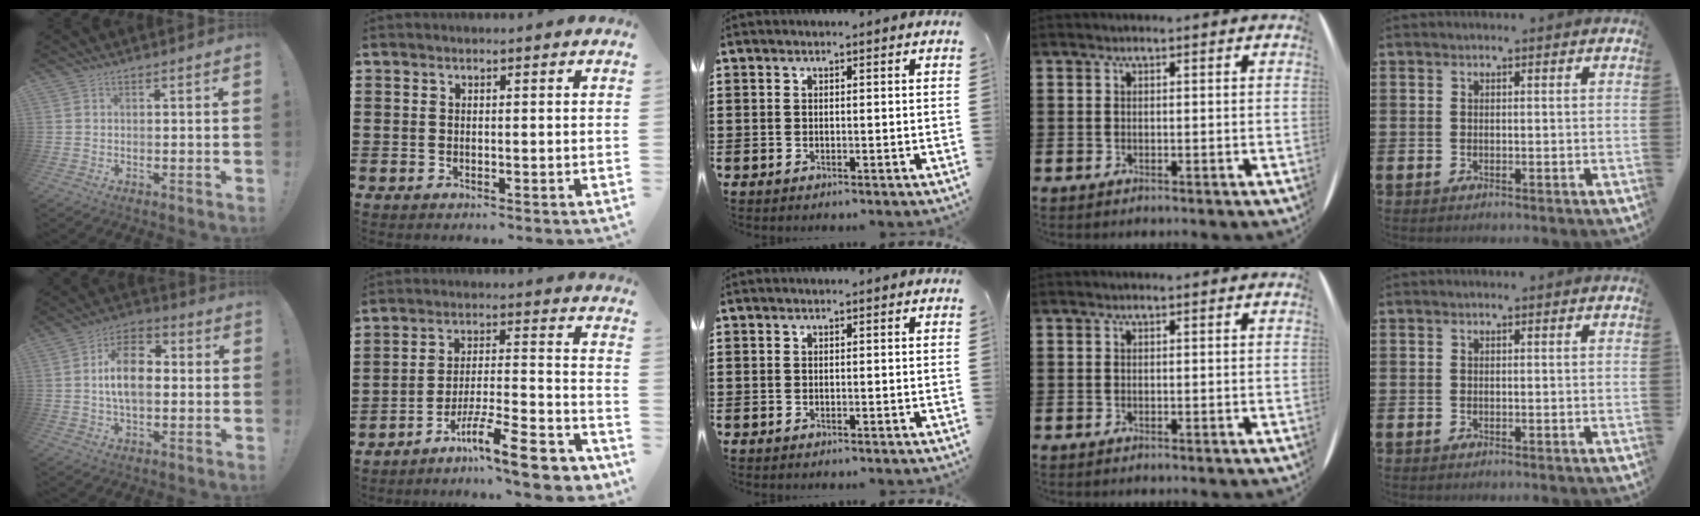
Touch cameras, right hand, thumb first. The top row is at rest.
{"thumb": {"total": 12.3, "force": [0.0, 7.5, 9.7], "torque": [-0.172, 0.012, 0.001]}, "index": {"total": 11.3, "force": [-8.8, 1.3, 7.0], "torque": [-0.104, 0.025, -0.162]}}